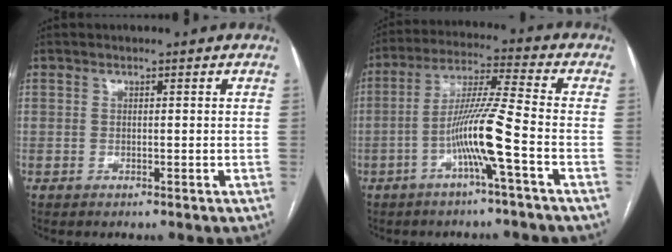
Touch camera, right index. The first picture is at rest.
{"total": 9.8, "force": [-3.6, -1.3, 9.0], "torque": [-0.177, 0.007, -0.070]}